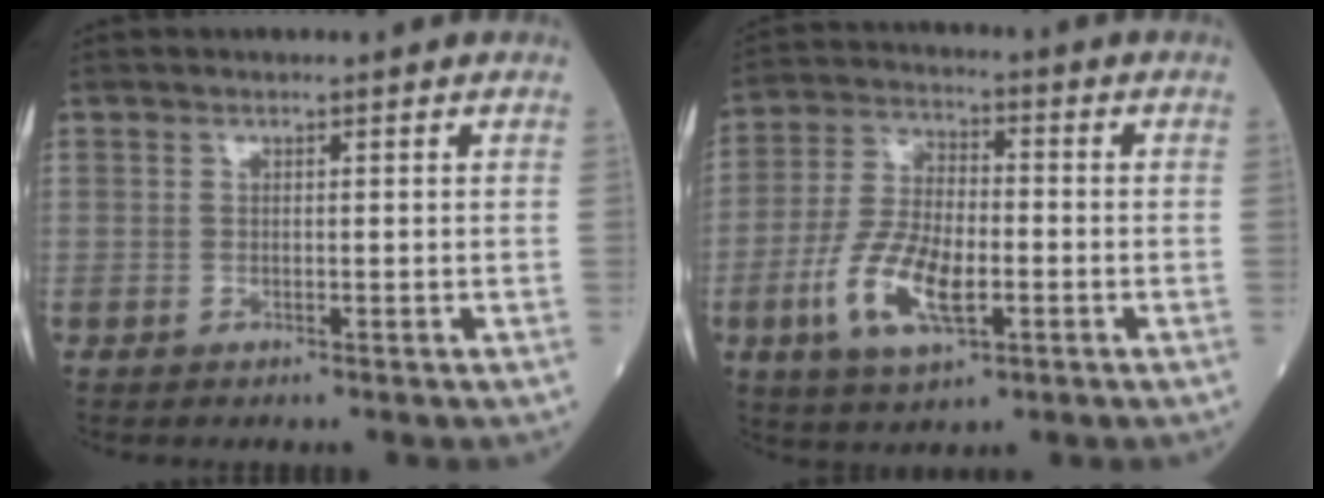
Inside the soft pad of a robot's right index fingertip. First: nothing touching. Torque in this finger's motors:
{"motor_torque": [0.45, -0.36, 0.23, 0.07]}